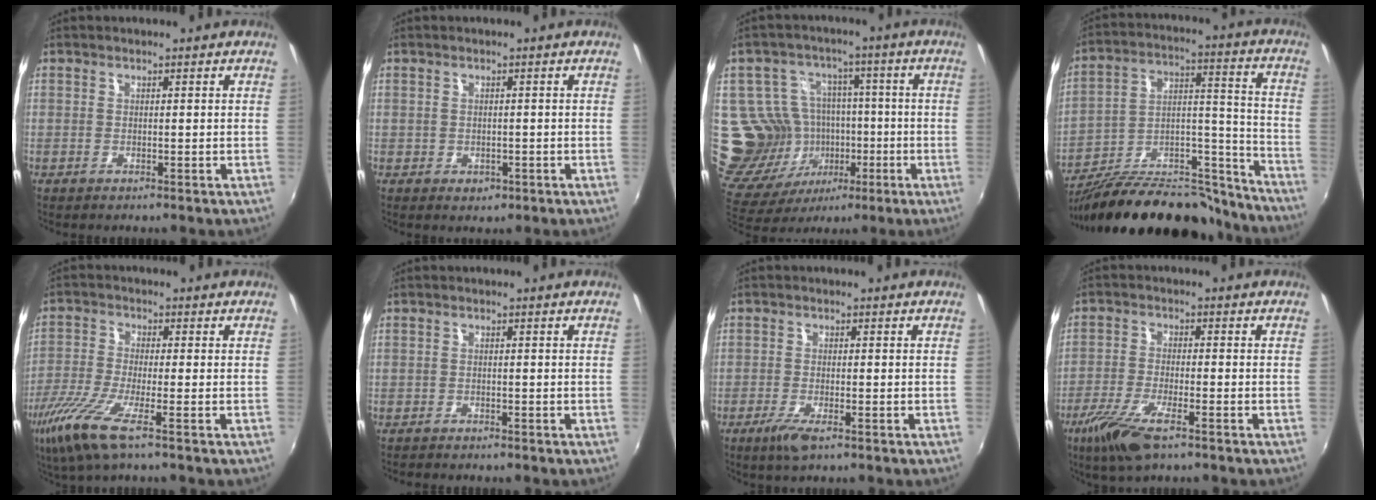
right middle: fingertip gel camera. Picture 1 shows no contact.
{"total": 1.9, "force": [-0.6, 1.7, 0.7], "torque": [-0.012, -0.005, -0.006]}
{"total": 15.6, "force": [-1.7, 14.1, 6.5], "torque": [-0.145, 0.005, -0.008]}
{"total": 26.4, "force": [-21.5, 10.0, 11.6], "torque": [-0.181, 0.049, -0.314]}
{"total": 9.3, "force": [-5.5, 0.8, 7.4], "torque": [-0.176, -0.028, -0.111]}
{"total": 1.6, "force": [-1.5, 0.6, 0.2], "torque": [-0.013, -0.006, -0.027]}
{"total": 3.7, "force": [-2.3, 0.6, 2.8], "torque": [-0.066, -0.011, -0.045]}
{"total": 8.9, "force": [-5.6, 1.9, 6.6], "torque": [-0.153, -0.023, -0.110]}